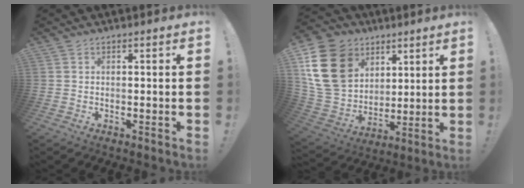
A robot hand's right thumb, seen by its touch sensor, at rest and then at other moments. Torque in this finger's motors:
{"motor_torque": [-0.04, 2.08, 0.46, 0.16, 0.24]}